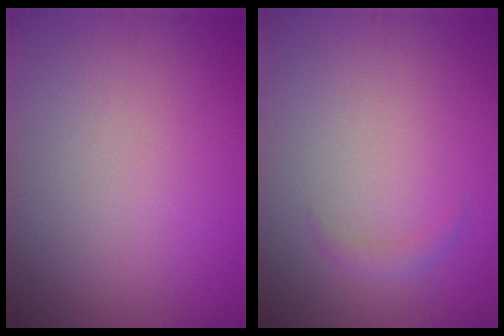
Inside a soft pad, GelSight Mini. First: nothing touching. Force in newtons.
{"total": 0.9, "press": 0.9, "slide": 0.0}